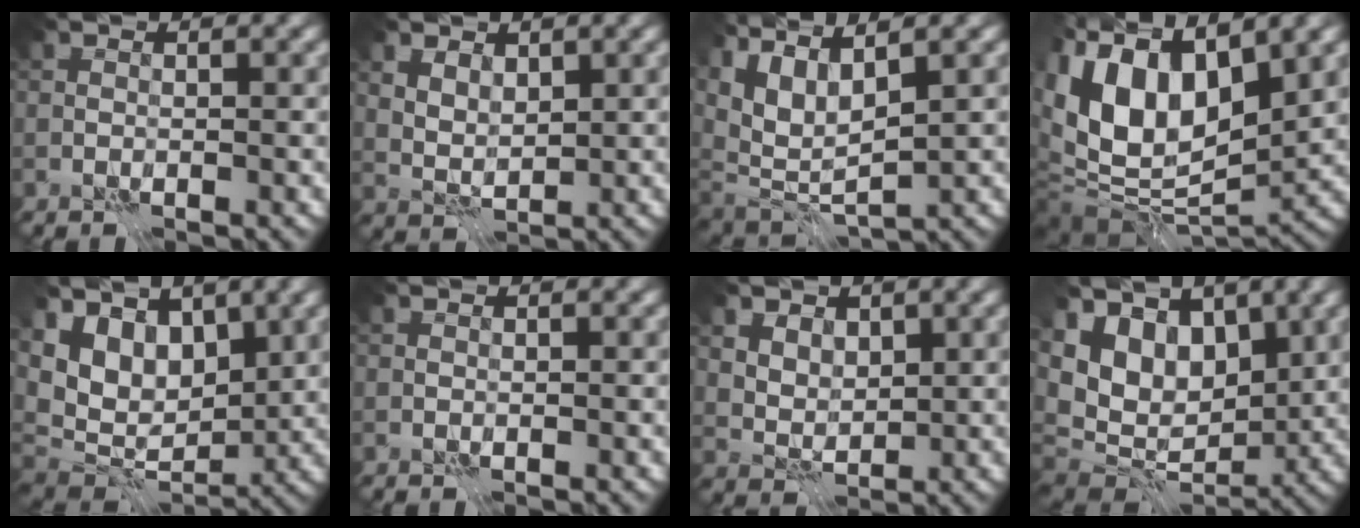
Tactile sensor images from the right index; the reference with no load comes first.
{"total": 2.4, "force": [1.5, 1.3, 1.4], "torque": [-0.025, -0.004, 0.031]}
{"total": 6.8, "force": [2.9, 2.9, 5.4], "torque": [-0.117, -0.003, 0.061]}
{"total": 14.5, "force": [3.2, 6.6, 12.5], "torque": [-0.244, 0.013, 0.059]}
{"total": 7.2, "force": [3.3, 4.4, 4.6], "torque": [-0.090, -0.004, 0.056]}
{"total": 0.0}
{"total": 4.6, "force": [2.6, 3.1, 2.2], "torque": [-0.050, 0.003, 0.053]}
{"total": 9.1, "force": [3.6, 5.9, 5.9], "torque": [-0.116, 0.010, 0.057]}